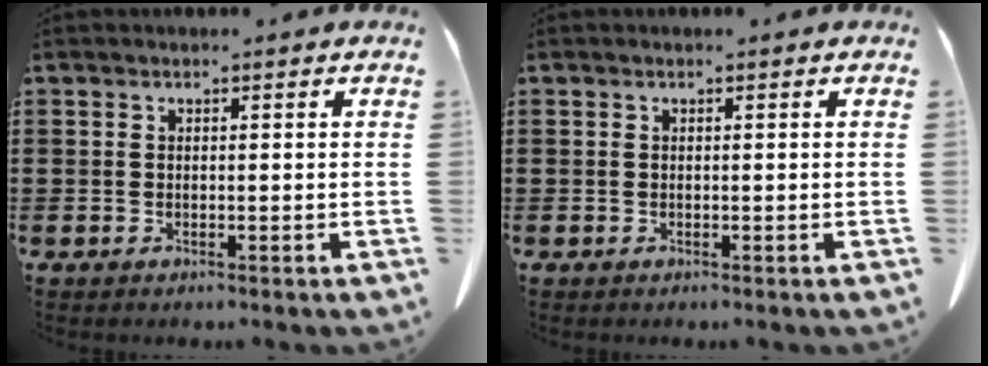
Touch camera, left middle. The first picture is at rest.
{"total": 0.0}